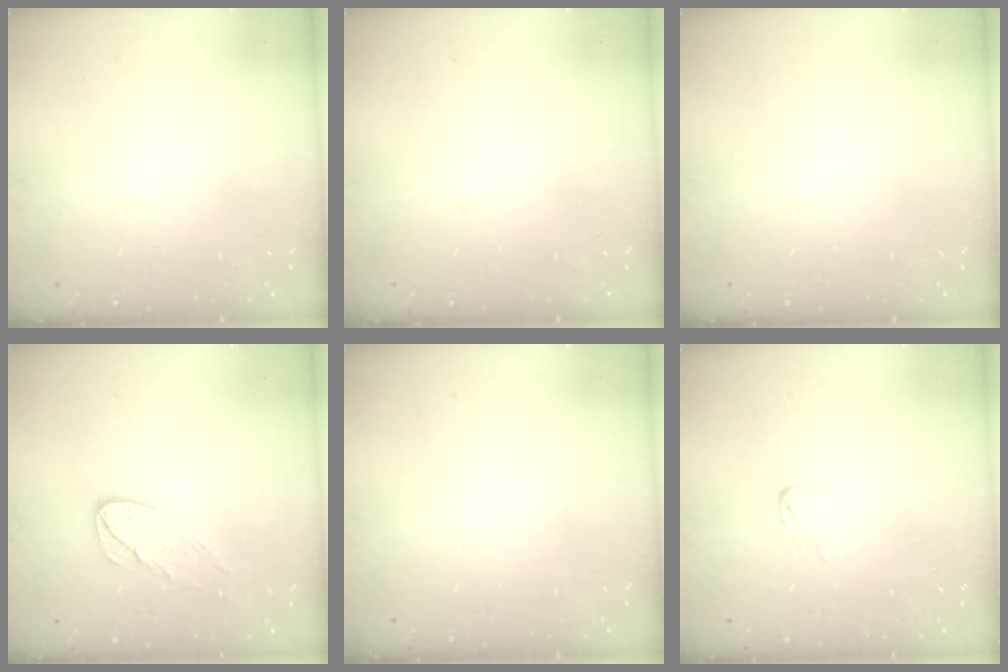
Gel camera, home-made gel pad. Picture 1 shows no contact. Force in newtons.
{"total": 0.0}
{"total": 0.0}
{"total": 8.1, "press": 8.1, "slide": 0.5}
{"total": 0.0}
{"total": 2.6, "press": 2.6, "slide": 0.0}